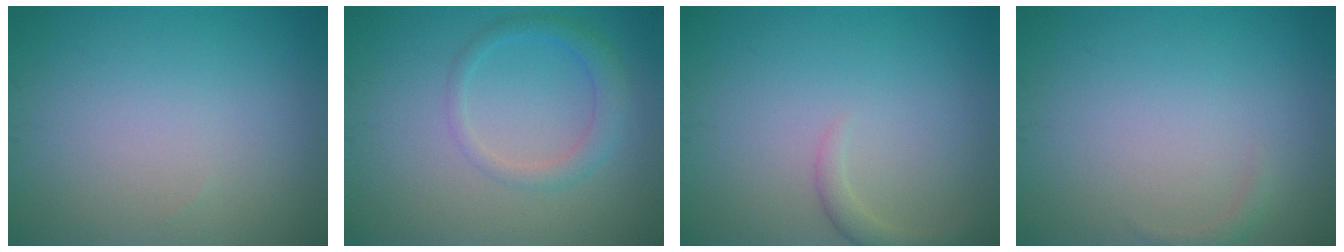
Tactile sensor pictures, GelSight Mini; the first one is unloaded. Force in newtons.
{"total": 2.3, "press": 2.3, "slide": 0.1}
{"total": 1.5, "press": 1.5, "slide": 0.2}
{"total": 0.7, "press": 0.7, "slide": 0.1}